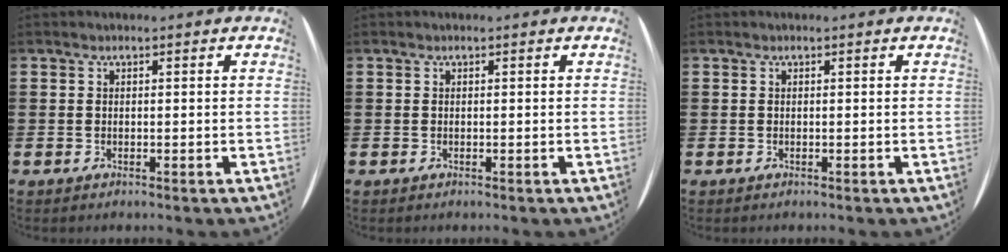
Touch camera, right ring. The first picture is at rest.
{"total": 0.0}
{"total": 0.0}